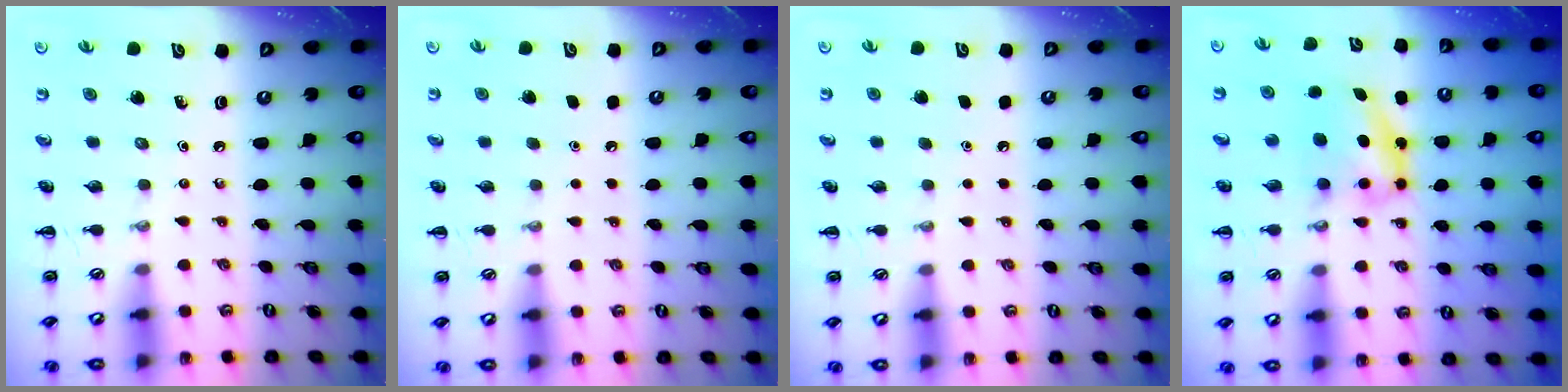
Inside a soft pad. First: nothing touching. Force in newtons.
{"total": 1.8, "press": 1.7, "slide": 0.1}
{"total": 1.6, "press": 1.6, "slide": 0.1}
{"total": 6.4, "press": 6.3, "slide": 0.6}